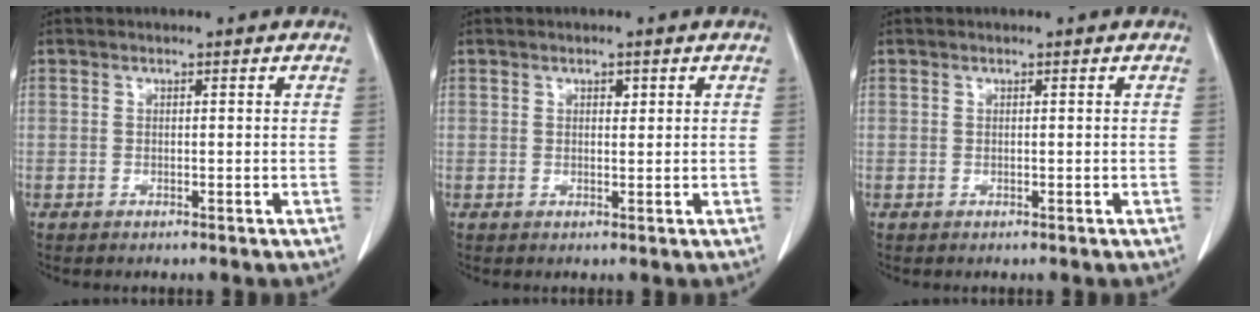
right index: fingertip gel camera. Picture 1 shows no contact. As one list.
[{"total": 1.6, "force": [0.6, 0.9, 1.2], "torque": [-0.022, -0.001, 0.011]}, {"total": 0.0}]